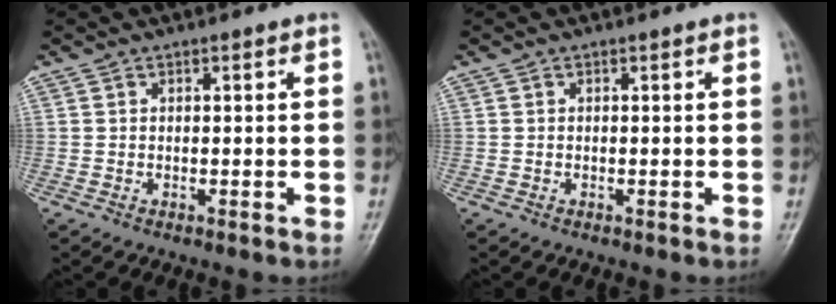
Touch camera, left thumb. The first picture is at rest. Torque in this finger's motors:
{"motor_torque": [0.00, 0.00, 0.00, 0.00, 0.00]}